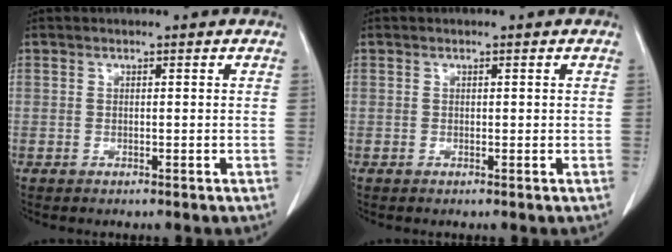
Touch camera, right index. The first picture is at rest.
{"total": 0.0}